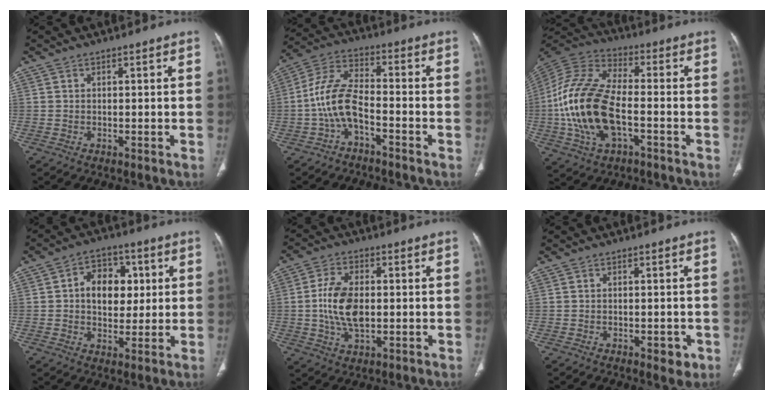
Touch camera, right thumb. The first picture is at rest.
{"total": 9.1, "force": [-3.4, 4.3, 7.2], "torque": [-0.148, 0.047, -0.073]}
{"total": 19.3, "force": [-3.8, 9.8, 16.2], "torque": [-0.338, 0.026, -0.071]}
{"total": 10.5, "force": [1.7, 7.6, 7.0], "torque": [-0.063, 0.006, 0.025]}
{"total": 9.8, "force": [-0.2, 5.6, 8.0], "torque": [-0.153, 0.003, -0.003]}
{"total": 3.0, "force": [-1.3, 1.6, 2.3], "torque": [-0.018, 0.001, -0.012]}